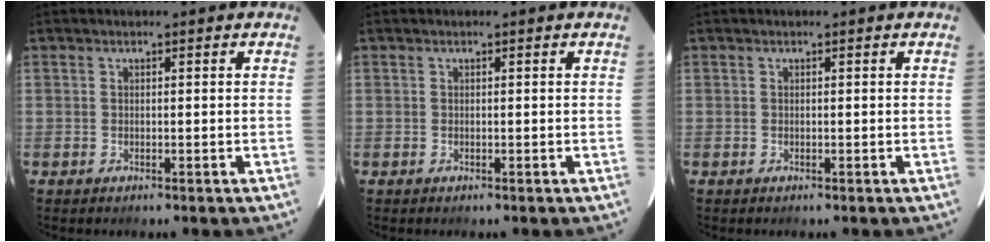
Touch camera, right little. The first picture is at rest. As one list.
[{"total": 0.0}, {"total": 0.0}]